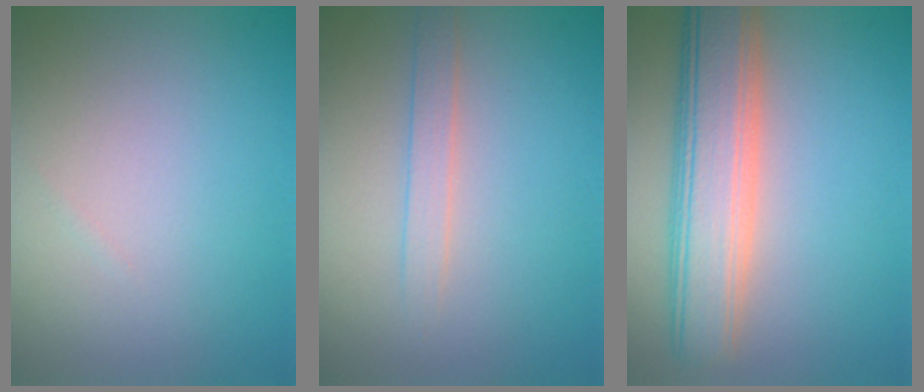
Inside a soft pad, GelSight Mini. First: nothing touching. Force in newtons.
{"total": 1.6, "press": 1.6, "slide": 0.1}
{"total": 7.2, "press": 7.2, "slide": 0.3}